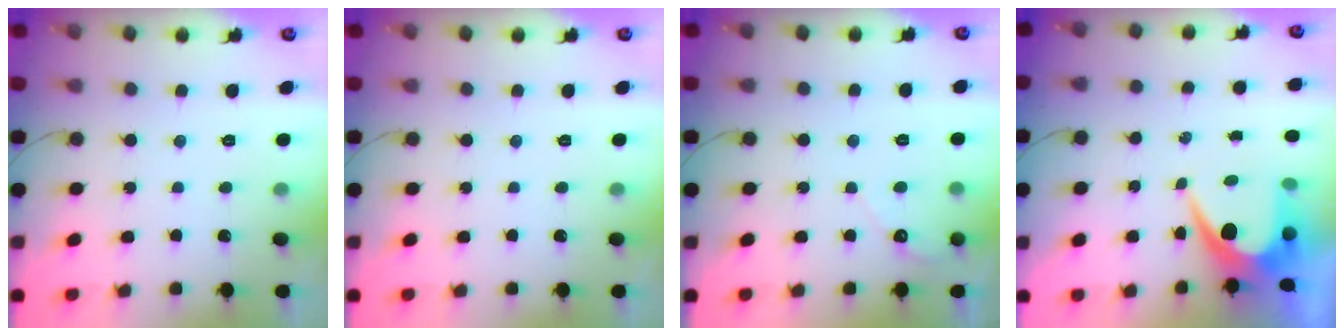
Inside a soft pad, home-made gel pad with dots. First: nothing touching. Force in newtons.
{"total": 0.0}
{"total": 2.8, "press": 2.8, "slide": 0.2}
{"total": 9.4, "press": 9.4, "slide": 0.7}